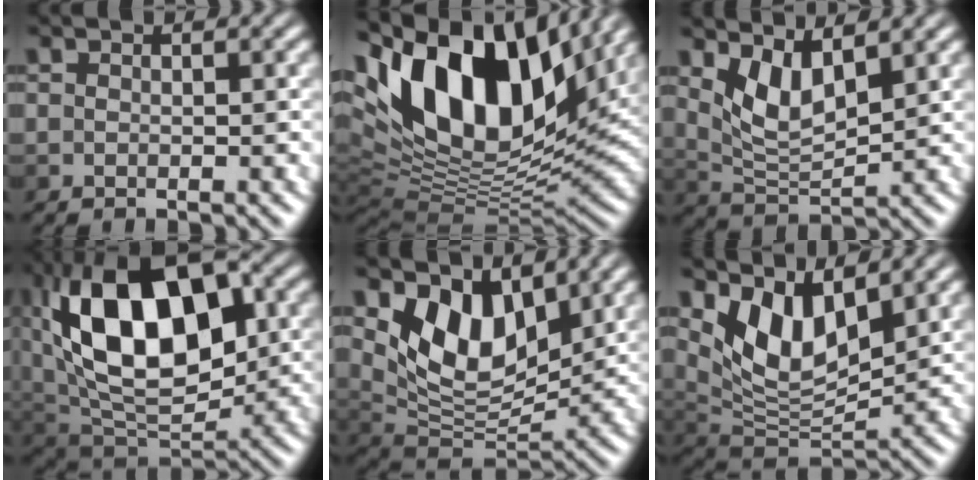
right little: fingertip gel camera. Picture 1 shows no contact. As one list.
[{"total": 15.6, "force": [5.0, 7.8, 12.6], "torque": [-0.242, 0.029, 0.076]}, {"total": 4.0, "force": [1.8, 1.7, 3.1], "torque": [-0.069, -0.012, 0.035]}, {"total": 13.1, "force": [2.6, 6.8, 10.9], "torque": [-0.182, 0.015, 0.041]}, {"total": 6.9, "force": [3.5, 3.8, 4.6], "torque": [-0.090, -0.006, 0.063]}, {"total": 6.6, "force": [3.5, 2.9, 4.8], "torque": [-0.098, -0.009, 0.065]}]